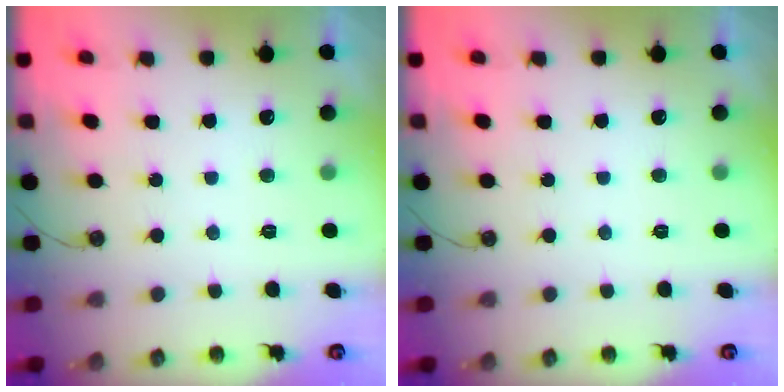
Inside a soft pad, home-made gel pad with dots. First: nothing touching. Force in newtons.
{"total": 0.0}